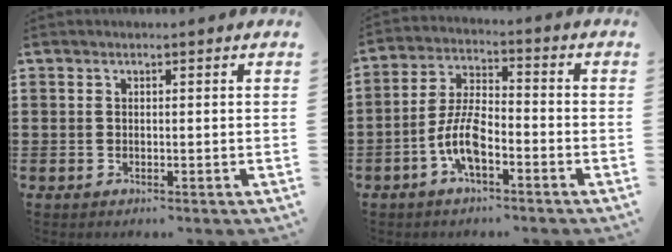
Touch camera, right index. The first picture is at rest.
{"total": 7.4, "force": [-3.3, 2.8, 6.0], "torque": [-0.141, -0.003, -0.068]}